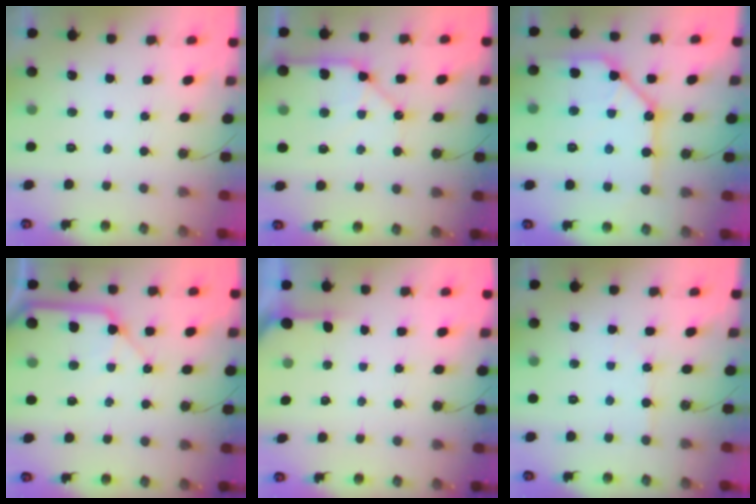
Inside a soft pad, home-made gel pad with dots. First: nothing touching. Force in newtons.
{"total": 12.4, "press": 12.3, "slide": 1.6}
{"total": 17.3, "press": 17.2, "slide": 1.8}
{"total": 13.2, "press": 13.1, "slide": 1.6}
{"total": 1.7, "press": 1.7, "slide": 0.2}
{"total": 2.9, "press": 2.9, "slide": 0.5}